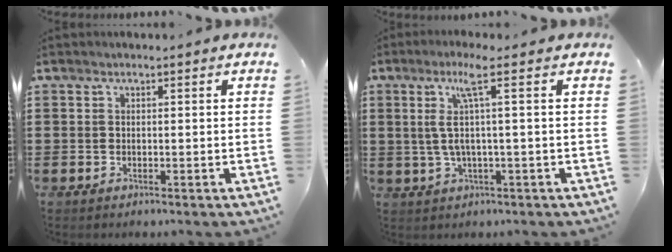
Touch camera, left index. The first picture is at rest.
{"total": 6.0, "force": [1.6, -0.4, 5.8], "torque": [-0.125, -0.005, 0.018]}